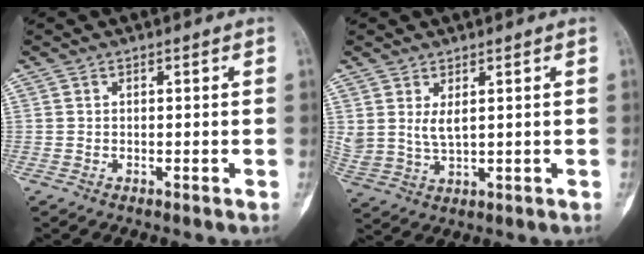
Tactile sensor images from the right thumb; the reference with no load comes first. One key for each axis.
{"total": 4.4, "fx": 1.7, "fy": 2.0, "fz": 3.5, "tx": -0.075, "ty": -0.011, "tz": 0.047}